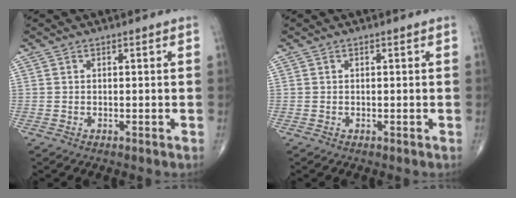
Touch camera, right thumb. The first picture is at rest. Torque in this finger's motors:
{"motor_torque": [0.06, 0.01, -0.08, -0.01, 0.01]}